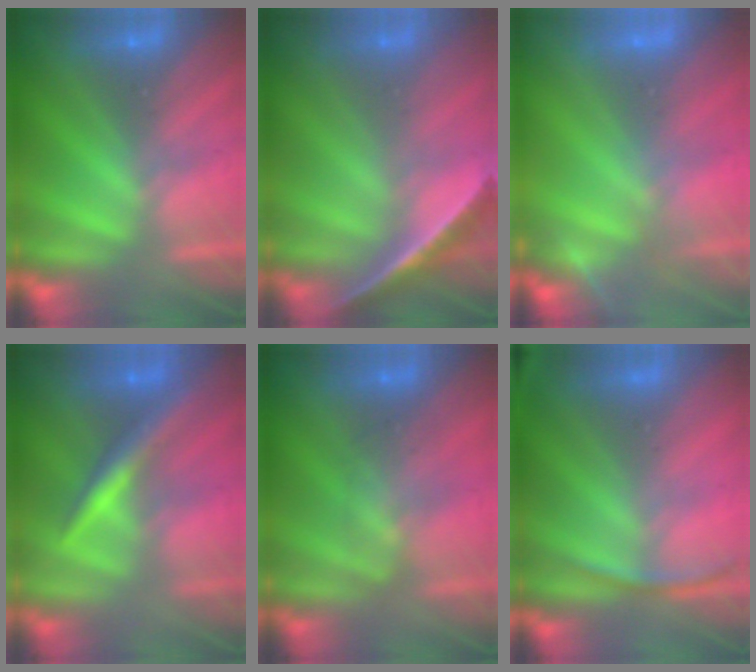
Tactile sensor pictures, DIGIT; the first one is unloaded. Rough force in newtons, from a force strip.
{"total": 1.8}
{"total": 2.9}
{"total": 2.4}
{"total": 2.2}
{"total": 2.8}